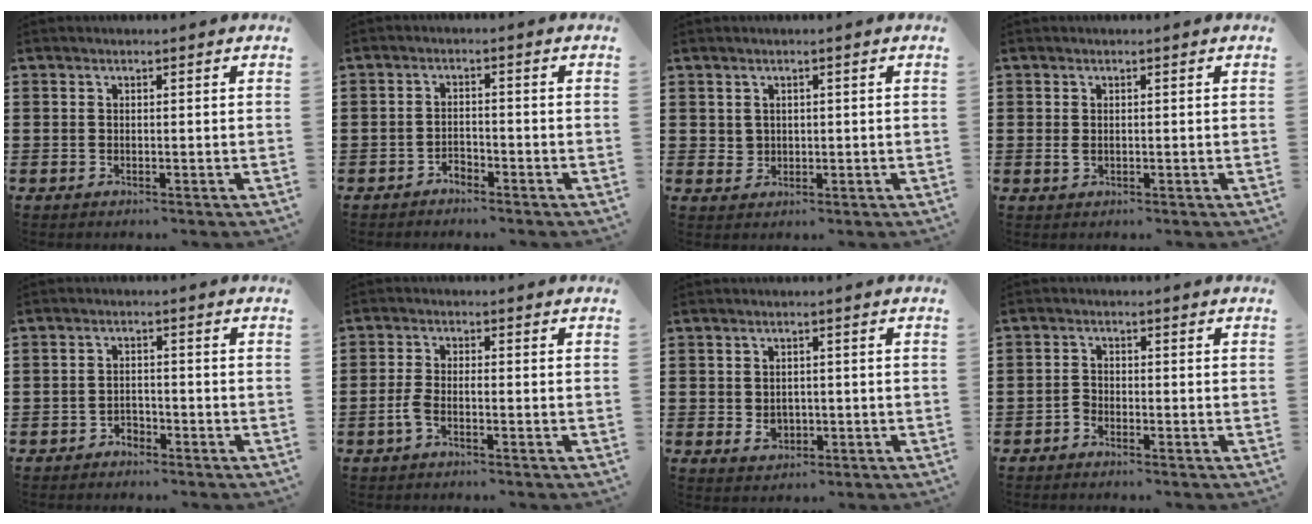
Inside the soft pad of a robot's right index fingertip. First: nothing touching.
{"total": 1.9, "force": [-1.8, 0.6, 0.3], "torque": [-0.014, 0.002, -0.038]}
{"total": 1.6, "force": [0.7, 1.4, 0.3], "torque": [-0.012, 0.008, 0.013]}
{"total": 1.0, "force": [0.1, 0.7, 0.7], "torque": [-0.017, 0.005, 0.001]}
{"total": 1.8, "force": [-1.6, 0.8, 0.2], "torque": [-0.012, 0.000, -0.035]}
{"total": 2.5, "force": [-1.2, 0.7, 2.0], "torque": [-0.050, -0.003, -0.026]}
{"total": 2.4, "force": [-0.2, 1.9, 1.4], "torque": [-0.031, 0.006, -0.005]}
{"total": 1.4, "force": [-1.3, 0.6, 0.3], "torque": [-0.010, 0.001, -0.026]}